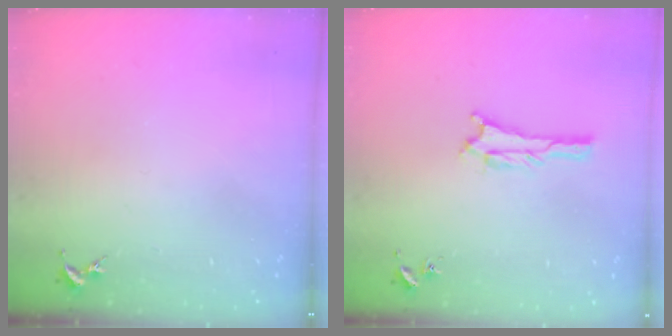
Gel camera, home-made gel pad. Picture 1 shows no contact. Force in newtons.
{"total": 0.6, "press": 0.6, "slide": 0.1}